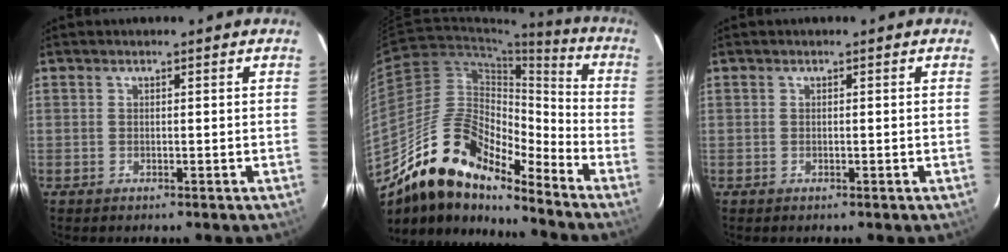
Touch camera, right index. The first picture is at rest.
{"total": 17.9, "force": [-13.5, 6.6, 9.6], "torque": [-0.161, 0.044, -0.236]}
{"total": 0.0}